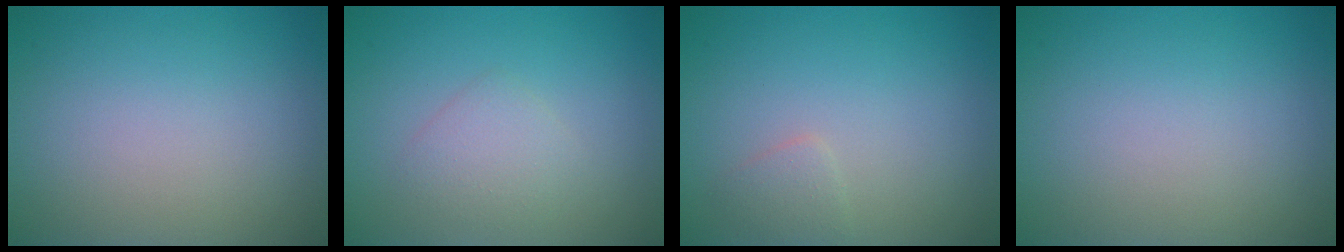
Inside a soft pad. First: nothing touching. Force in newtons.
{"total": 1.9, "press": 1.9, "slide": 0.1}
{"total": 1.1, "press": 1.1, "slide": 0.1}
{"total": 0.0}